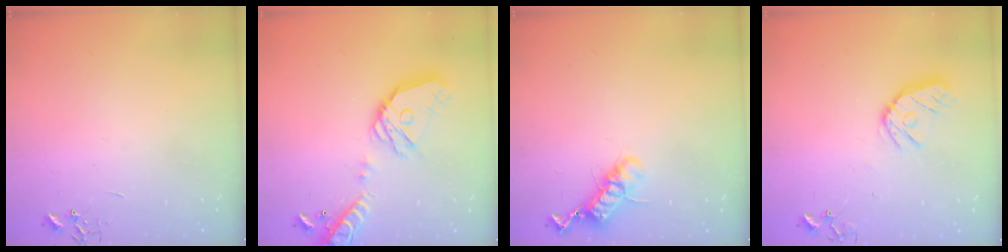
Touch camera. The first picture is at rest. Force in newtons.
{"total": 18.9, "press": 18.8, "slide": 2.4}
{"total": 12.0, "press": 11.9, "slide": 0.7}
{"total": 12.6, "press": 12.5, "slide": 1.4}